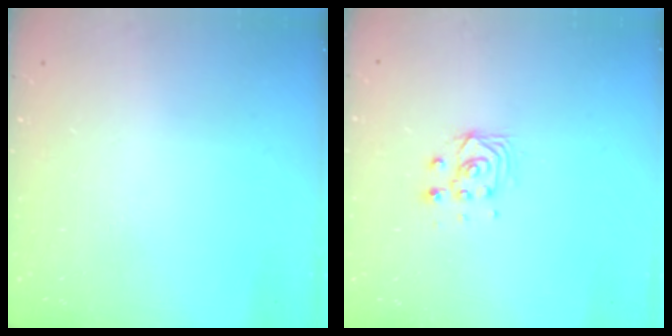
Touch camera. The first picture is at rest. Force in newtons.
{"total": 5.0, "press": 5.0, "slide": 0.3}